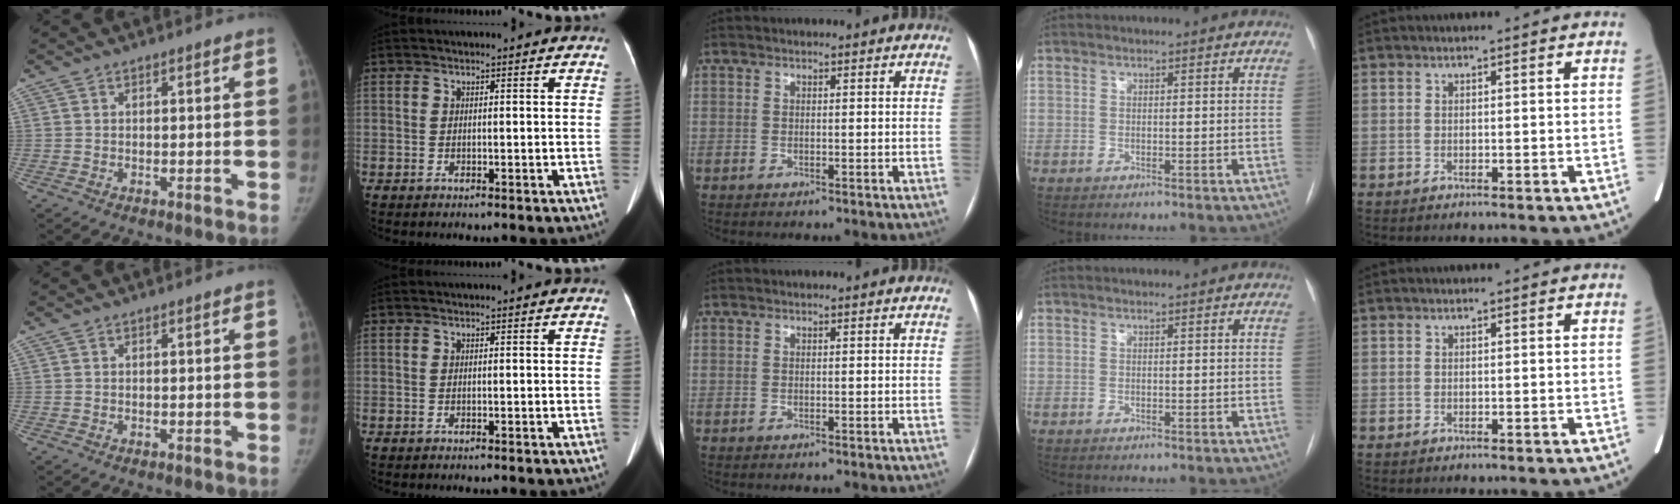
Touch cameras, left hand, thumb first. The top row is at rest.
{}